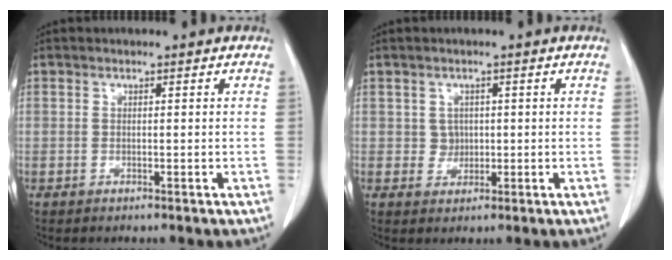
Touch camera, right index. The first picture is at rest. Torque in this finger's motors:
{"motor_torque": [0.07, -0.01, 0.02, 0.00]}